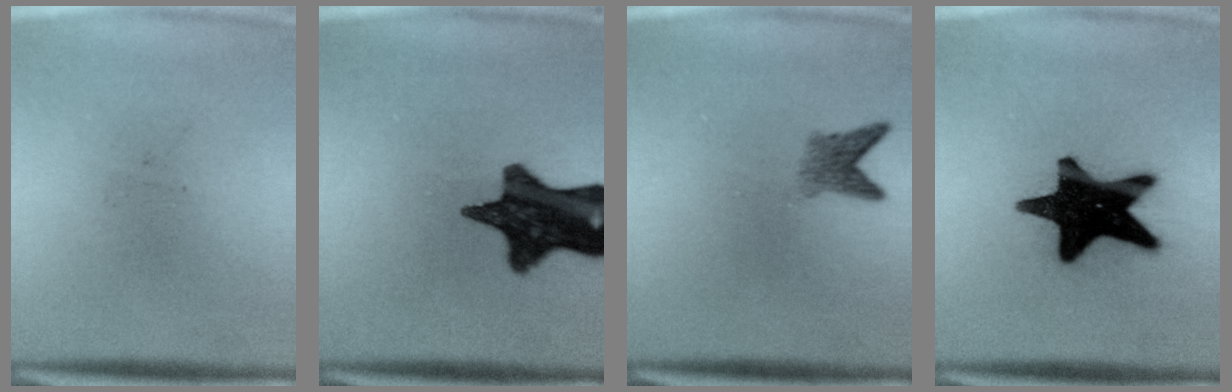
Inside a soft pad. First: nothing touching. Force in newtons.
{"total": 14.7}
{"total": 2.4}
{"total": 19.5}